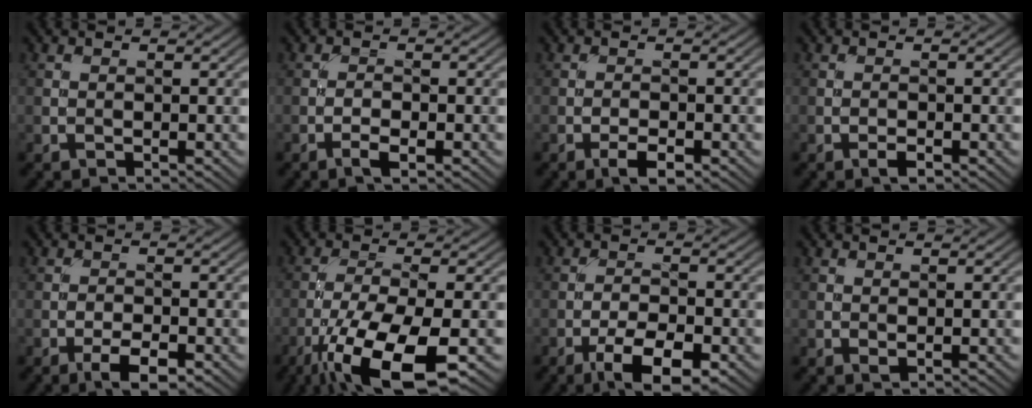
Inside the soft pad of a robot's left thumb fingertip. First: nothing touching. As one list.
[{"total": 1.9, "force": [-1.1, 0.5, 1.4], "torque": [-0.027, 0.002, -0.024]}, {"total": 2.5, "force": [-1.4, 0.9, 1.8], "torque": [-0.031, 0.001, -0.029]}, {"total": 1.2, "force": [-0.7, 0.5, 0.9], "torque": [-0.014, 0.001, -0.015]}, {"total": 3.6, "force": [-2.0, 1.2, 2.7], "torque": [-0.045, 0.001, -0.036]}, {"total": 13.1, "force": [-6.7, 4.0, 10.6], "torque": [-0.213, -0.020, -0.121]}, {"total": 7.2, "force": [-4.0, 2.5, 5.4], "torque": [-0.091, 0.001, -0.069]}, {"total": 0.5, "force": [0.1, 0.3, 0.4], "torque": [-0.008, -0.001, 0.001]}]